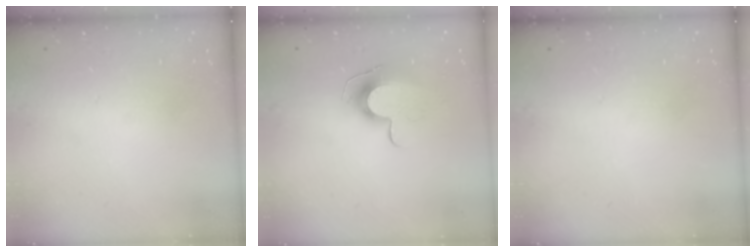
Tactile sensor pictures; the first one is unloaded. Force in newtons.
{"total": 11.2, "press": 11.1, "slide": 0.5}
{"total": 0.0}